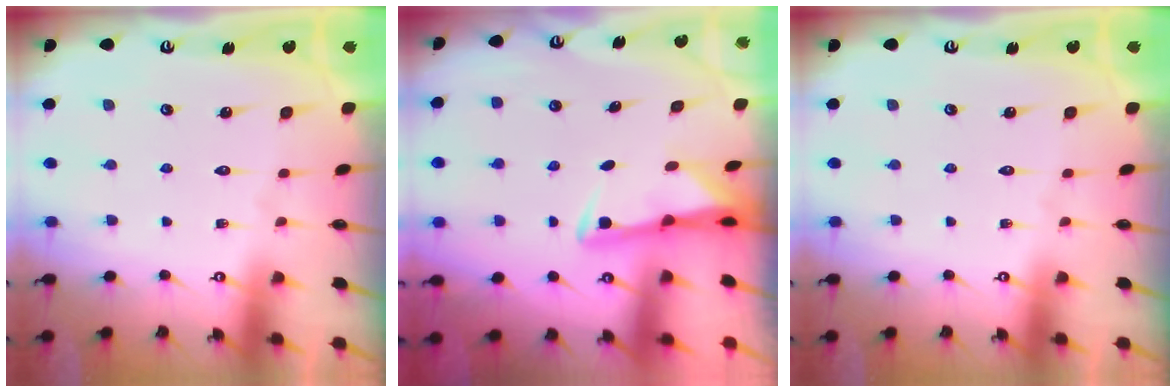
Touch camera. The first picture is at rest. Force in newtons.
{"total": 3.0, "press": 2.9, "slide": 0.6}
{"total": 0.0}